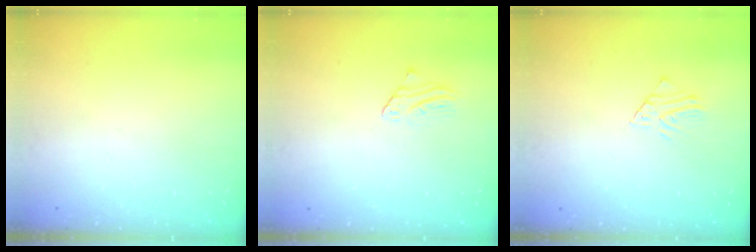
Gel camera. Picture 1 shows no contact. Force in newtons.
{"total": 1.7, "press": 1.7, "slide": 0.3}
{"total": 1.3, "press": 1.3, "slide": 0.1}